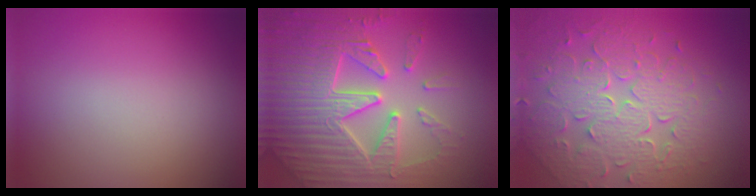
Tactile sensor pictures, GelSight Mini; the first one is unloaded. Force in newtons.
{"total": 7.7, "press": 7.6, "slide": 1.5}
{"total": 7.8, "press": 5.6, "slide": 5.4}